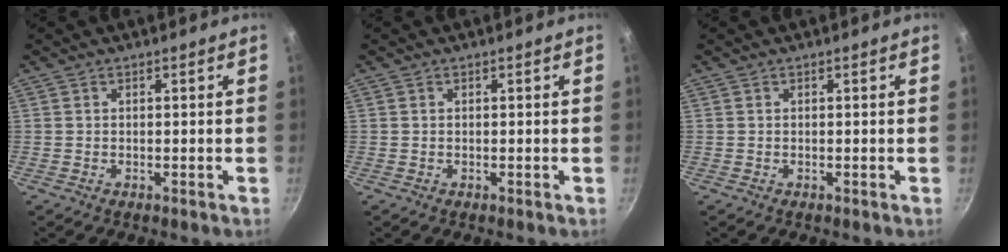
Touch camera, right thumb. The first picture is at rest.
{"total": 0.0}
{"total": 0.0}